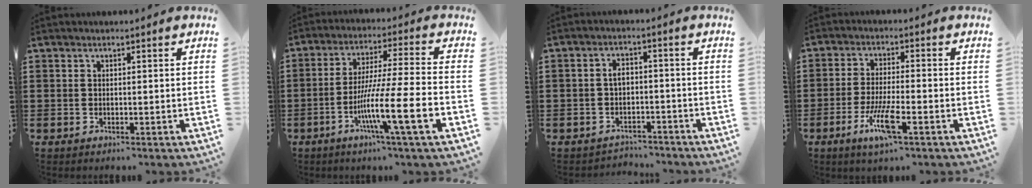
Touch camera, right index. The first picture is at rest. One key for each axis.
{"total": 13.0, "fx": -5.2, "fy": 0.6, "fz": 11.8, "tx": -0.221, "ty": -0.006, "tz": -0.099}
{"total": 2.9, "fx": -1.7, "fy": 1.7, "fz": 1.5, "tx": -0.040, "ty": 0.004, "tz": -0.038}
{"total": 6.7, "fx": -3.2, "fy": 0.9, "fz": 5.8, "tx": -0.120, "ty": -0.012, "tz": -0.062}